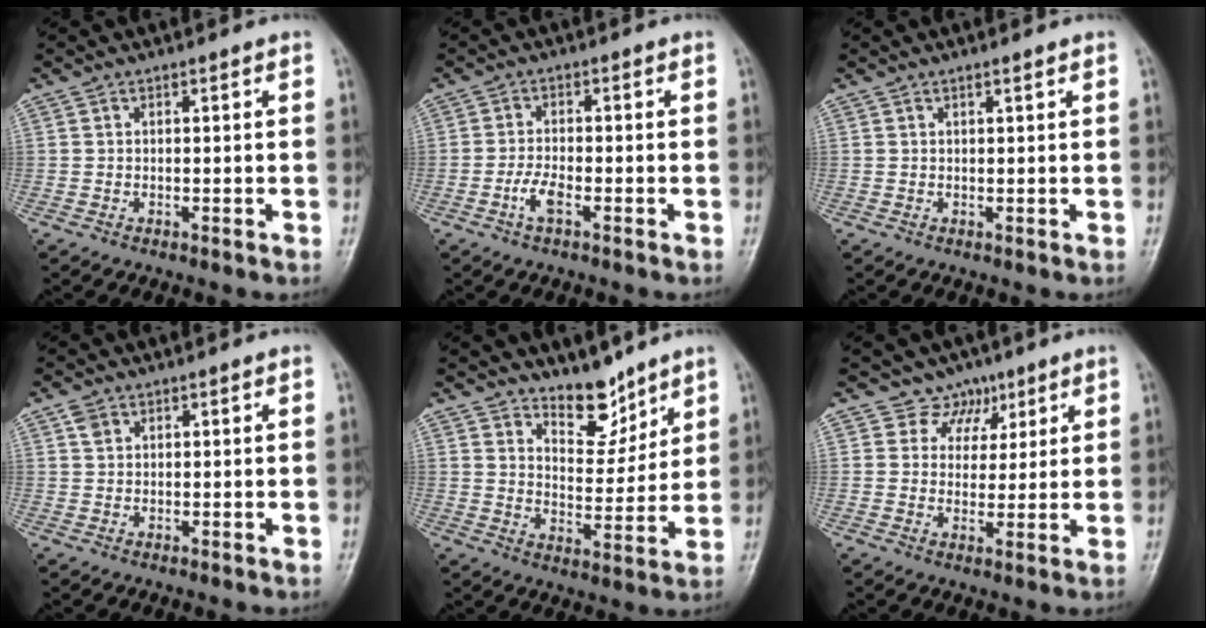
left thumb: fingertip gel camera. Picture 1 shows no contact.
{"total": 3.4, "force": [-1.6, 1.2, 2.7], "torque": [-0.059, 0.009, -0.033]}
{"total": 0.8, "force": [0.6, 0.0, 0.6], "torque": [-0.010, -0.002, 0.011]}
{"total": 1.7, "force": [0.9, 1.2, 0.8], "torque": [-0.010, 0.003, 0.015]}
{"total": 8.0, "force": [6.5, 3.5, 3.0], "torque": [-0.019, -0.058, 0.116]}
{"total": 5.0, "force": [3.2, 3.9, -0.1], "torque": [0.035, -0.017, 0.048]}